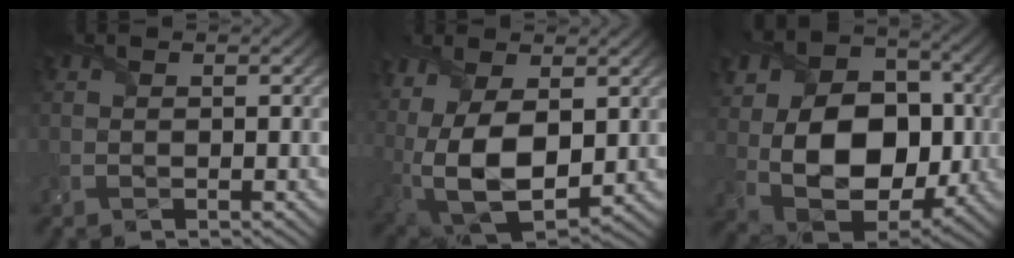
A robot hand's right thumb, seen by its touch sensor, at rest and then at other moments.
{"total": 15.1, "force": [1.3, 8.8, 12.2], "torque": [-0.262, -0.028, 0.038]}
{"total": 16.7, "force": [0.0, 12.1, 11.5], "torque": [-0.222, -0.015, 0.024]}